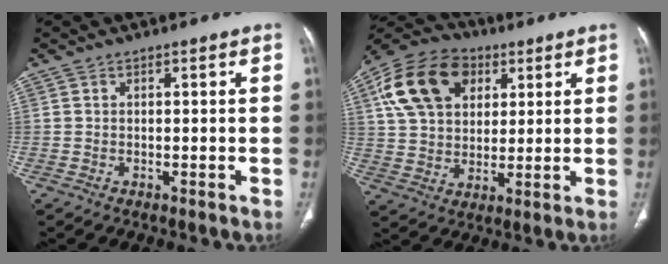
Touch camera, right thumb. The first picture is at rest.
{"total": 17.9, "force": [6.6, 12.5, 11.0], "torque": [-0.191, 0.004, 0.115]}